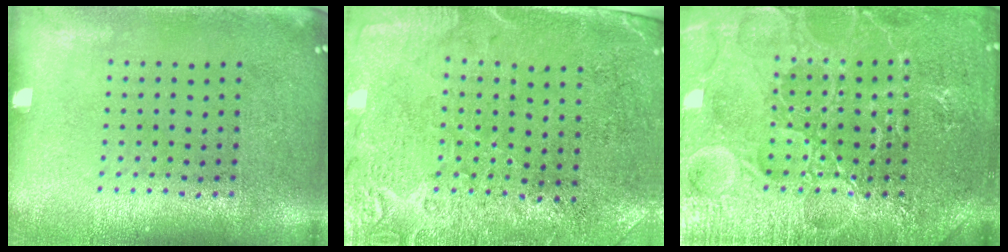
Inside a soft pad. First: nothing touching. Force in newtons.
{"total": 2.9, "press": 2.6, "slide": 1.2}
{"total": 7.4, "press": 7.4, "slide": 0.9}